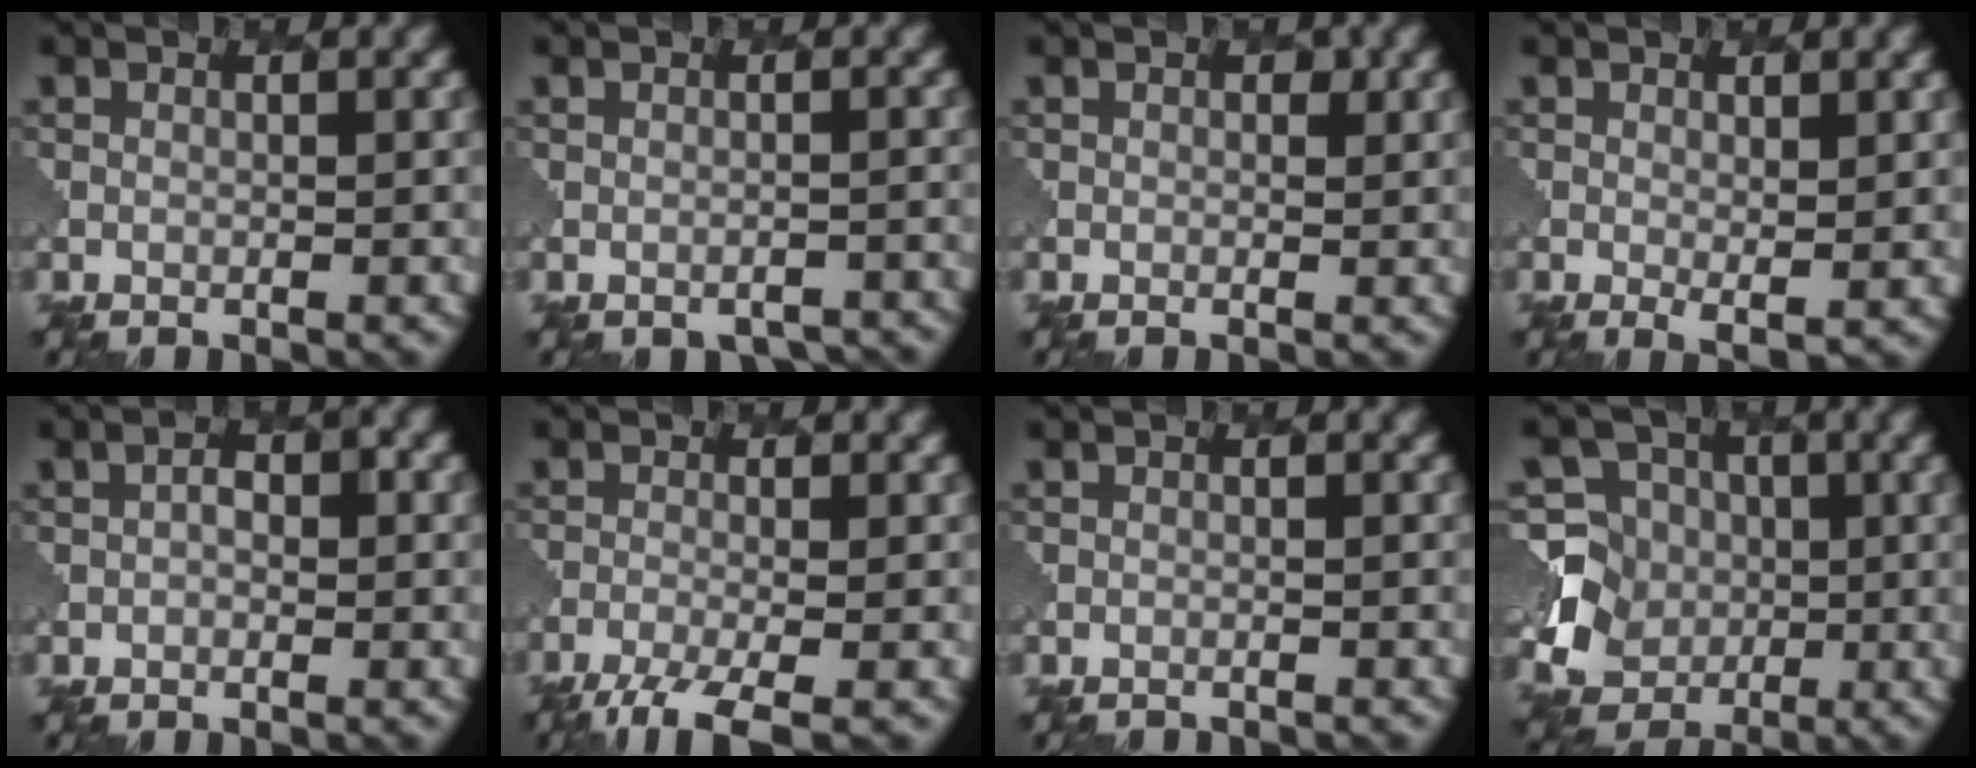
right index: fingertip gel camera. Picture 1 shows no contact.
{"total": 2.1, "force": [-1.8, 0.8, 0.8], "torque": [-0.017, -0.003, -0.018]}
{"total": 0.8, "force": [0.4, 0.6, 0.4], "torque": [-0.005, -0.003, 0.005]}
{"total": 1.4, "force": [0.5, 0.4, 1.2], "torque": [-0.021, -0.012, 0.013]}
{"total": 1.3, "force": [0.0, 0.9, 1.0], "torque": [-0.008, 0.003, 0.000]}
{"total": 4.3, "force": [-3.0, 0.9, 3.0], "torque": [-0.048, -0.010, -0.065]}
{"total": 1.3, "force": [-1.3, 0.2, 0.1], "torque": [0.011, -0.004, -0.019]}
{"total": 7.7, "force": [-0.1, 7.3, 2.5], "torque": [-0.048, 0.007, -0.026]}